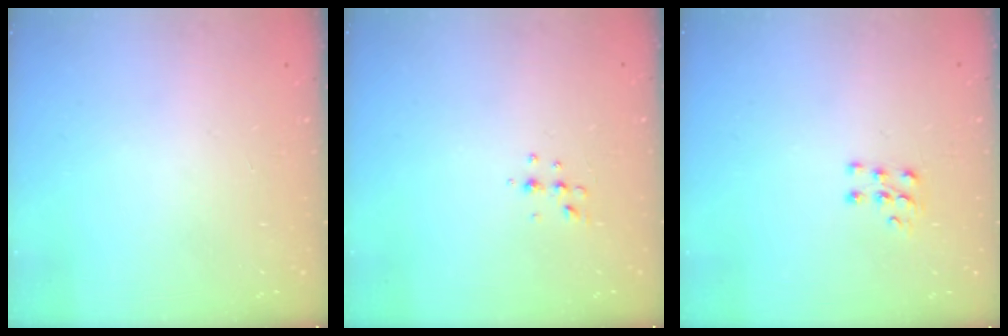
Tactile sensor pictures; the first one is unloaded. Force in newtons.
{"total": 3.8, "press": 3.6, "slide": 1.4}
{"total": 5.3, "press": 5.3, "slide": 0.4}